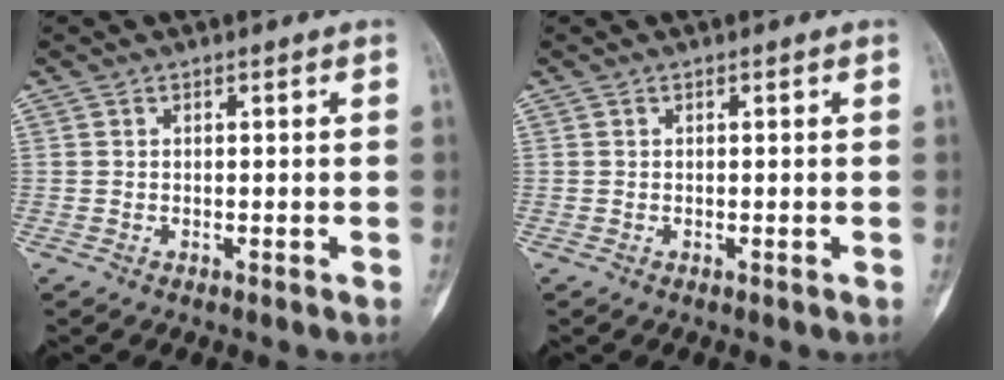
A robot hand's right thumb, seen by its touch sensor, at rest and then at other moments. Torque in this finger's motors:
{"motor_torque": [0.15, 0.15, 0.08, -0.08, 0.02]}